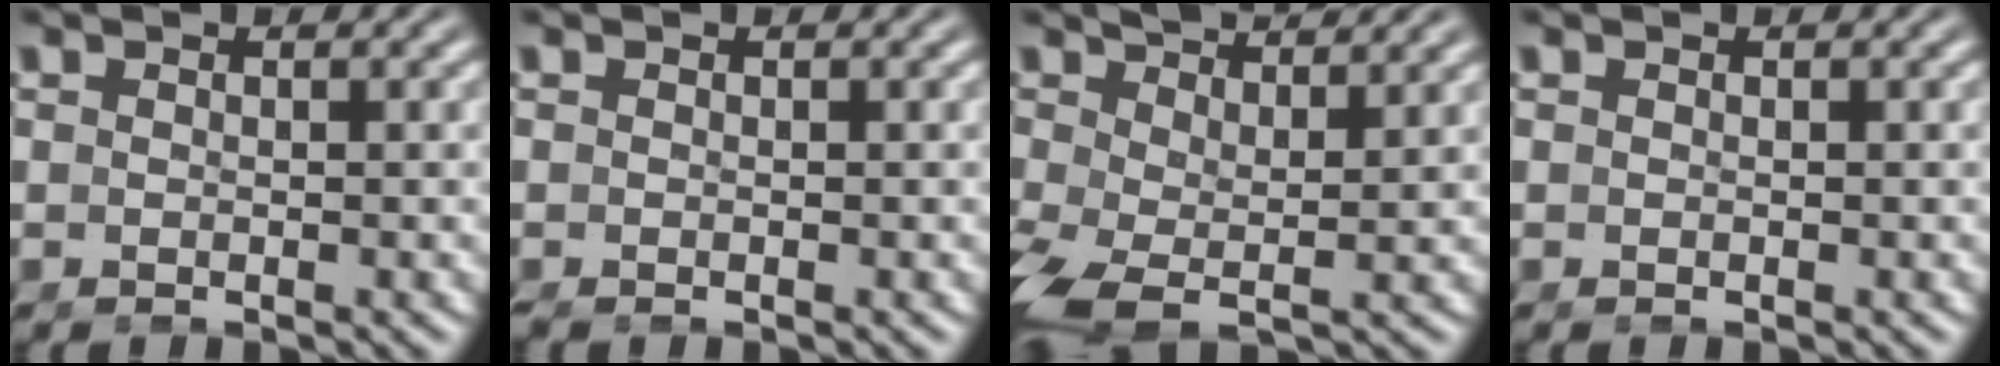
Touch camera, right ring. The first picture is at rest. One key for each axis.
{"total": 0.8, "fx": -0.7, "fy": 0.2, "fz": 0.2, "tx": -0.007, "ty": -0.006, "tz": -0.010}
{"total": 4.1, "fx": 0.5, "fy": 2.1, "fz": 3.5, "tx": -0.076, "ty": -0.016, "tz": 0.016}
{"total": 0.0}